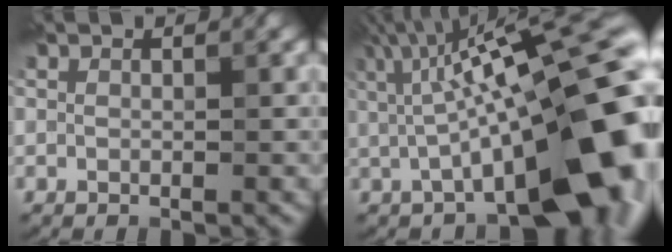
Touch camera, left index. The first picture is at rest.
{"total": 16.0, "force": [-0.7, 5.3, 15.1], "torque": [-0.198, 0.039, -0.013]}